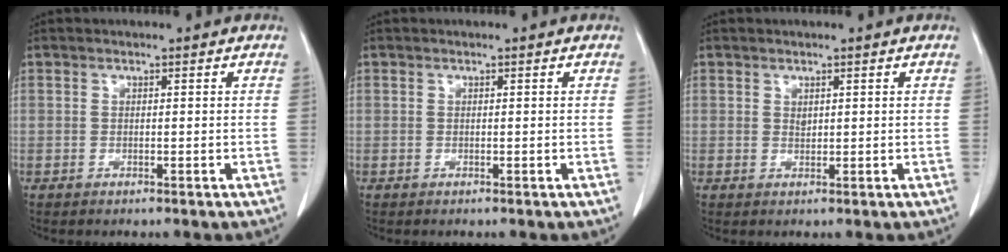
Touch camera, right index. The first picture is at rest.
{"total": 0.0}
{"total": 0.7, "force": [0.4, 0.4, 0.4], "torque": [-0.006, -0.004, 0.007]}